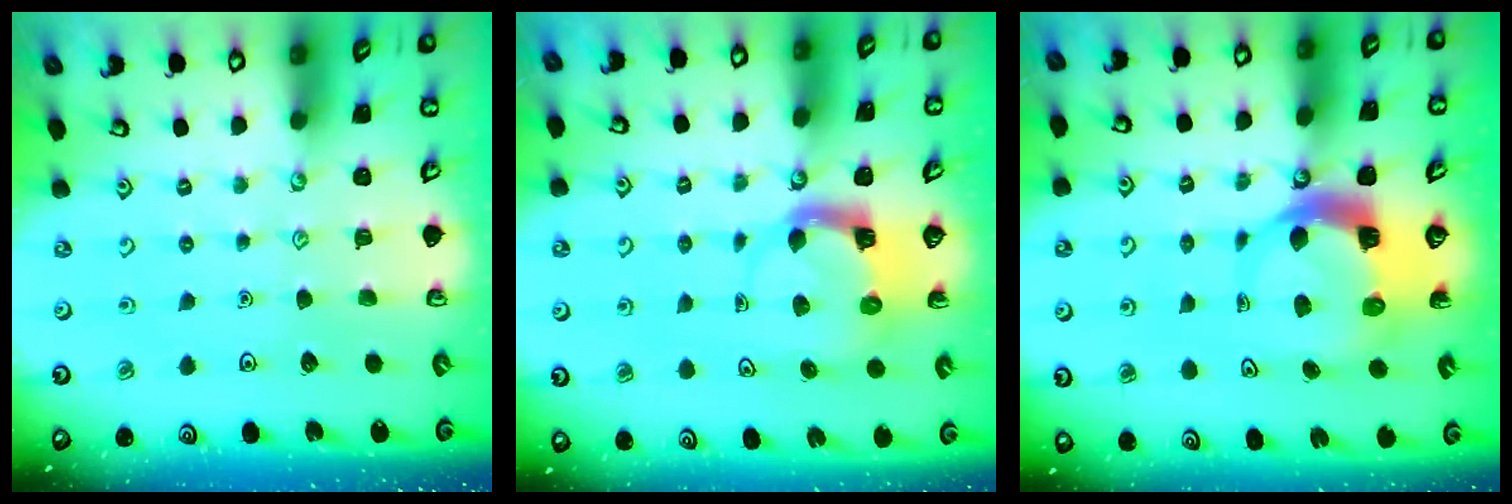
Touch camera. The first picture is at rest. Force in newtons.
{"total": 3.7, "press": 3.7, "slide": 0.6}
{"total": 7.2, "press": 7.2, "slide": 1.0}